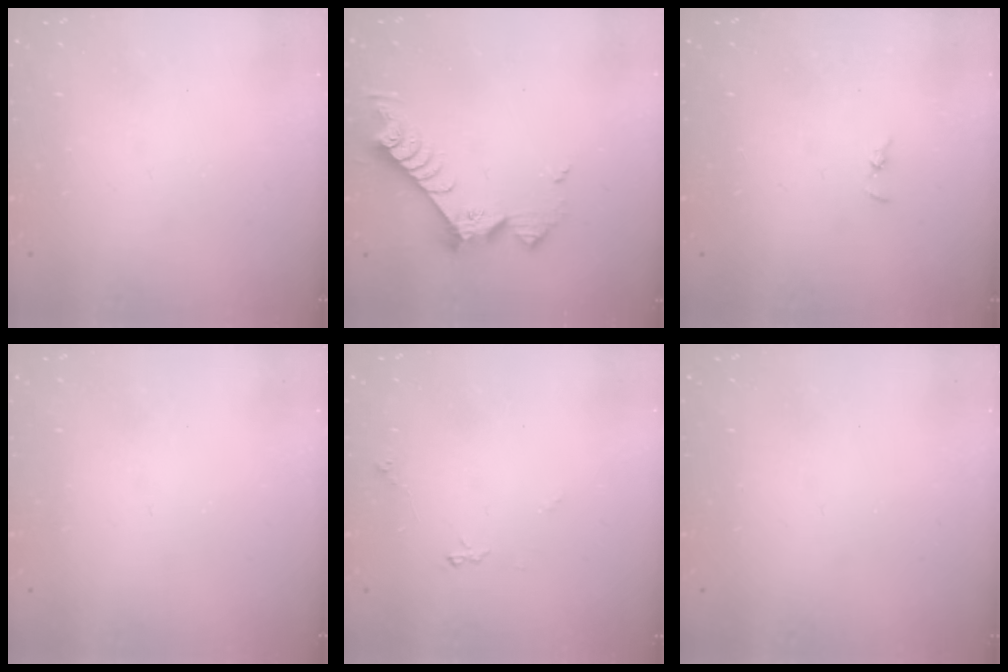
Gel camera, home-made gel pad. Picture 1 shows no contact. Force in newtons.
{"total": 9.6, "press": 9.5, "slide": 0.7}
{"total": 1.3, "press": 1.2, "slide": 0.3}
{"total": 0.0}
{"total": 5.2, "press": 5.1, "slide": 0.7}
{"total": 0.0}